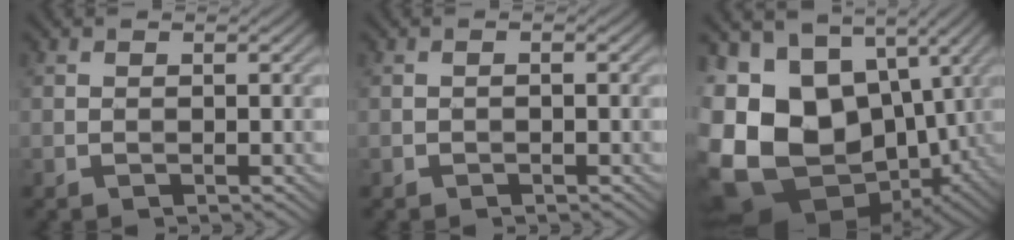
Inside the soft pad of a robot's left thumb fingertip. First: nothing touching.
{"total": 0.0}
{"total": 19.0, "force": [-0.3, 14.4, 12.3], "torque": [-0.261, -0.024, 0.029]}